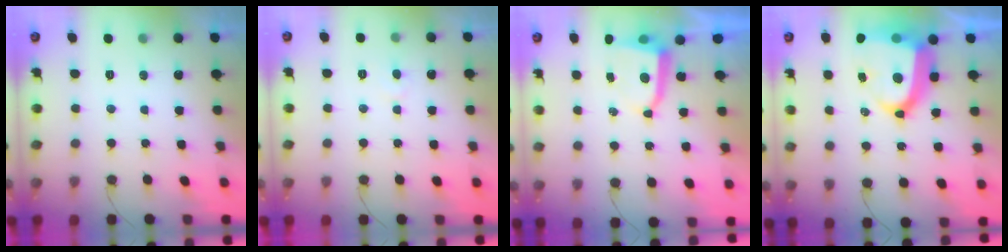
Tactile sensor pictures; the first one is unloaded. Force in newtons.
{"total": 3.7, "press": 3.7, "slide": 0.4}
{"total": 5.7, "press": 5.7, "slide": 0.5}
{"total": 18.7, "press": 18.5, "slide": 2.7}